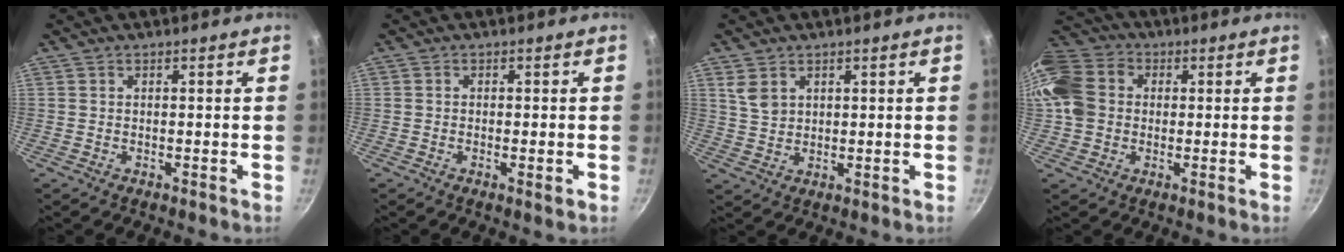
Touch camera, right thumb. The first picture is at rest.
{"total": 2.0, "force": [-0.6, 0.5, 1.8], "torque": [-0.035, -0.002, -0.013]}
{"total": 4.5, "force": [2.2, 3.1, 2.4], "torque": [-0.036, -0.005, 0.051]}
{"total": 15.8, "force": [1.6, 13.1, 8.7], "torque": [-0.183, 0.032, 0.016]}